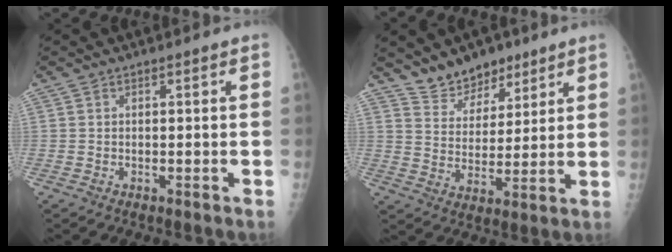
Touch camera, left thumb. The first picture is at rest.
{"total": 8.8, "force": [6.9, 4.9, 2.3], "torque": [-0.002, -0.051, 0.126]}